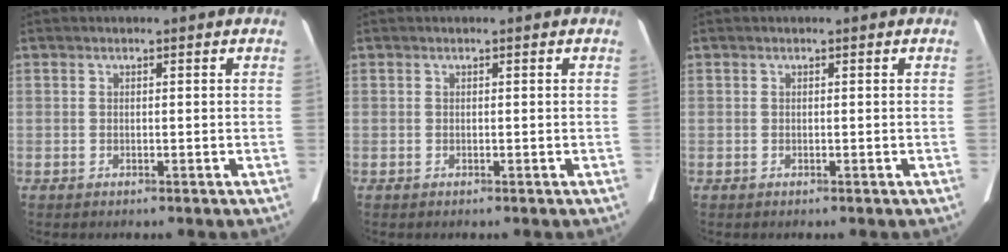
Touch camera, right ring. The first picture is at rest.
{"total": 0.0}
{"total": 0.0}